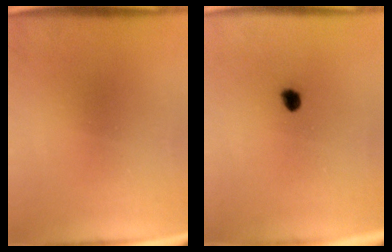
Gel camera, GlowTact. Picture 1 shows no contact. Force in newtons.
{"total": 3.0}